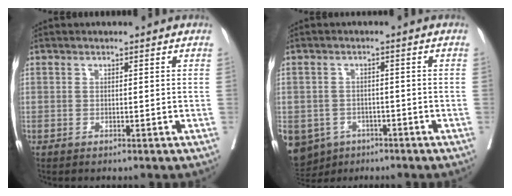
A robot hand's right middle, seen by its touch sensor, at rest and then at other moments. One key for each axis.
{"total": 10.5, "fx": -6.0, "fy": 8.1, "fz": 2.8, "tx": -0.080, "ty": -0.006, "tz": -0.081}